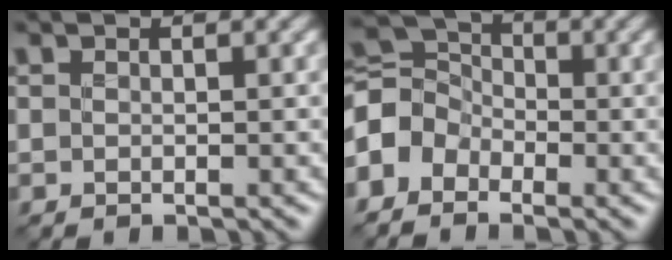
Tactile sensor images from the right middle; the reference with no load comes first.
{"total": 3.8, "force": [-2.3, 2.8, 1.0], "torque": [-0.015, 0.011, -0.068]}